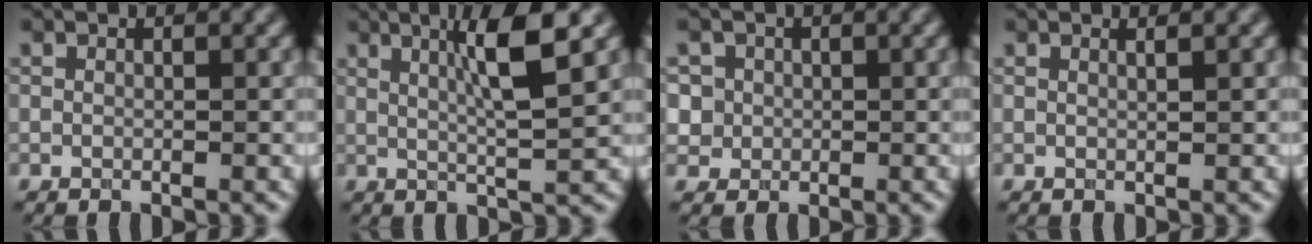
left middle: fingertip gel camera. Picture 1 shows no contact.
{"total": 6.2, "force": [2.2, 0.9, 5.7], "torque": [-0.090, 0.002, 0.037]}
{"total": 4.0, "force": [1.1, 3.6, 1.2], "torque": [-0.013, 0.018, 0.014]}
{"total": 0.9, "force": [0.6, 0.3, 0.6], "torque": [-0.003, 0.000, 0.003]}